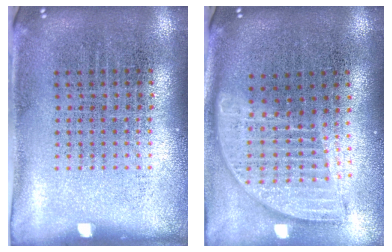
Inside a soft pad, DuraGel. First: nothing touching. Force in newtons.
{"total": 1.8, "press": 1.5, "slide": 1.0}